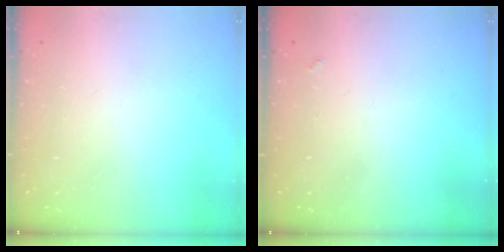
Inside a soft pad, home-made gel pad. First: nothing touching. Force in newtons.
{"total": 1.3, "press": 1.3, "slide": 0.4}